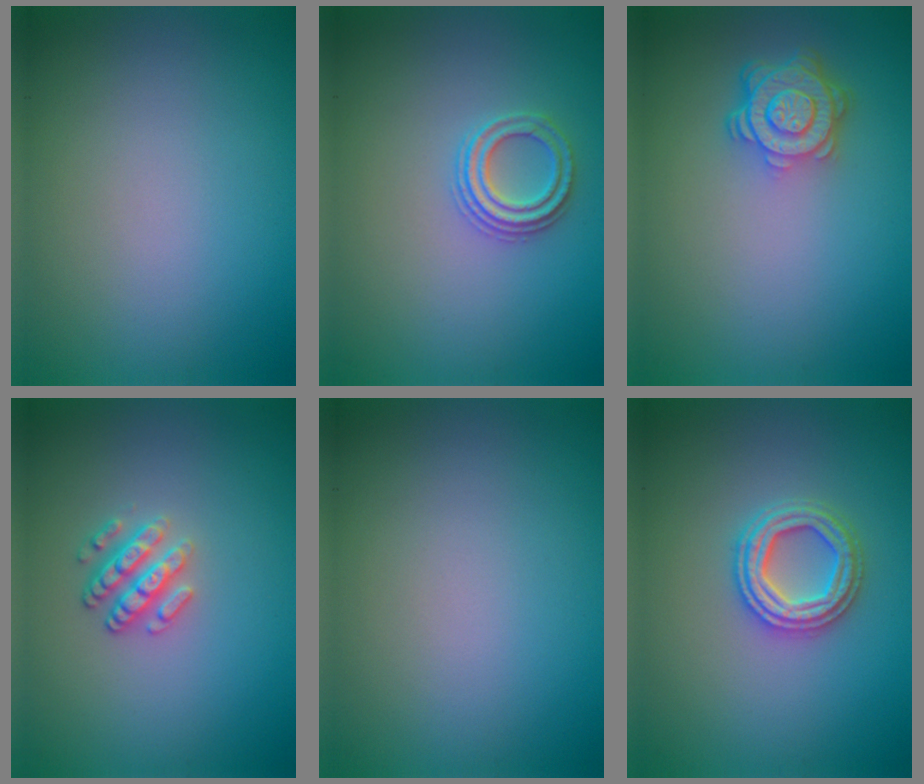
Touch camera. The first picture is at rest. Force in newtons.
{"total": 2.3, "press": 2.2, "slide": 0.5}
{"total": 4.5, "press": 3.5, "slide": 2.9}
{"total": 2.5, "press": 2.3, "slide": 0.9}
{"total": 0.0}
{"total": 3.4, "press": 3.3, "slide": 0.7}